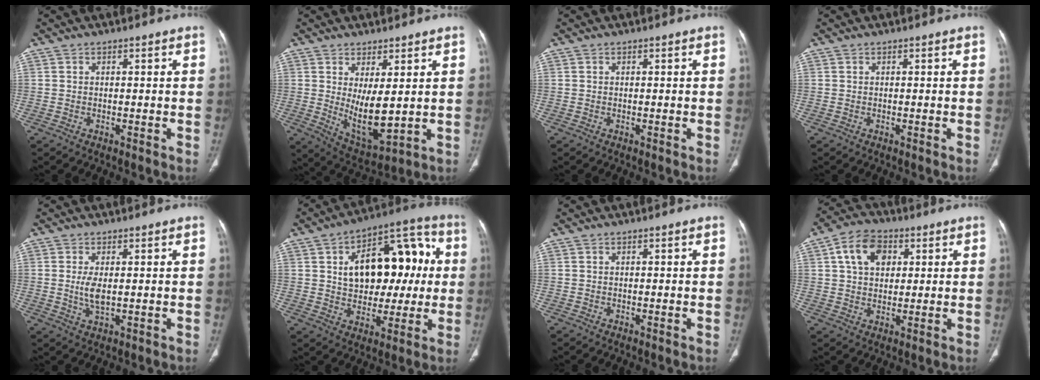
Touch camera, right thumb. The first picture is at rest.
{"total": 9.5, "force": [1.1, 3.6, 8.7], "torque": [-0.136, -0.029, 0.038]}
{"total": 0.0}
{"total": 0.0}
{"total": 3.9, "force": [0.2, 1.6, 3.5], "torque": [-0.077, -0.011, 0.010]}
{"total": 20.5, "force": [3.3, 12.4, 15.9], "torque": [-0.188, 0.035, 0.053]}
{"total": 0.0}
{"total": 9.6, "force": [3.1, 6.7, 6.1], "torque": [-0.084, 0.004, 0.049]}